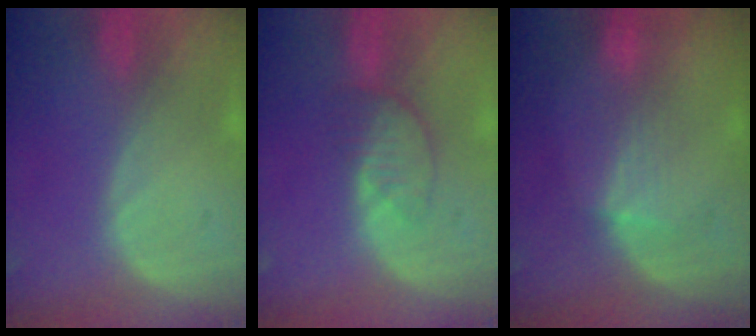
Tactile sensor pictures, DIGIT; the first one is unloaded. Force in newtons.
{"total": 4.0, "press": 3.5, "slide": 1.8}
{"total": 3.8, "press": 3.6, "slide": 1.2}